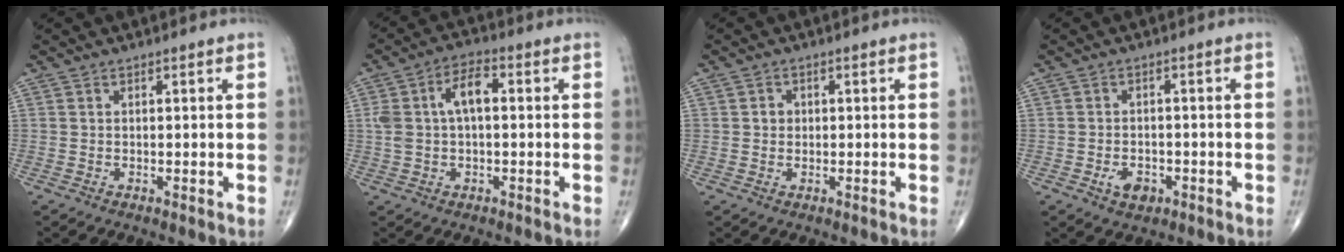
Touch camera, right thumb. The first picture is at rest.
{"total": 8.0, "force": [1.0, 4.2, 6.7], "torque": [-0.136, 0.027, 0.017]}
{"total": 1.9, "force": [0.2, 1.7, 0.7], "torque": [-0.001, 0.003, 0.003]}
{"total": 3.6, "force": [-1.6, 2.4, 2.2], "torque": [-0.027, 0.005, -0.023]}